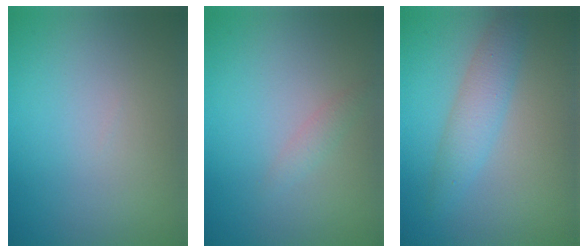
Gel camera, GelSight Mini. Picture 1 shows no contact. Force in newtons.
{"total": 0.9, "press": 0.9, "slide": 0.0}
{"total": 2.9, "press": 2.9, "slide": 0.1}